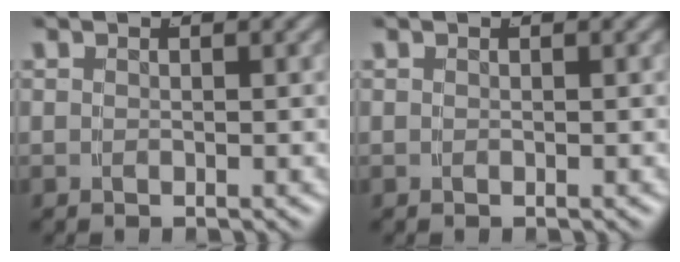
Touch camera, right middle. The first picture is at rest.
{"total": 0.0}